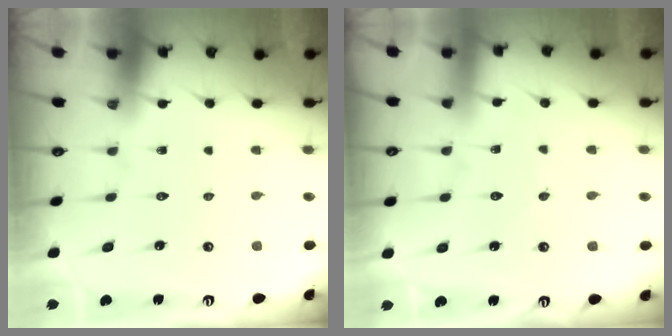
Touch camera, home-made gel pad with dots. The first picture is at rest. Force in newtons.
{"total": 3.4, "press": 3.4, "slide": 0.3}